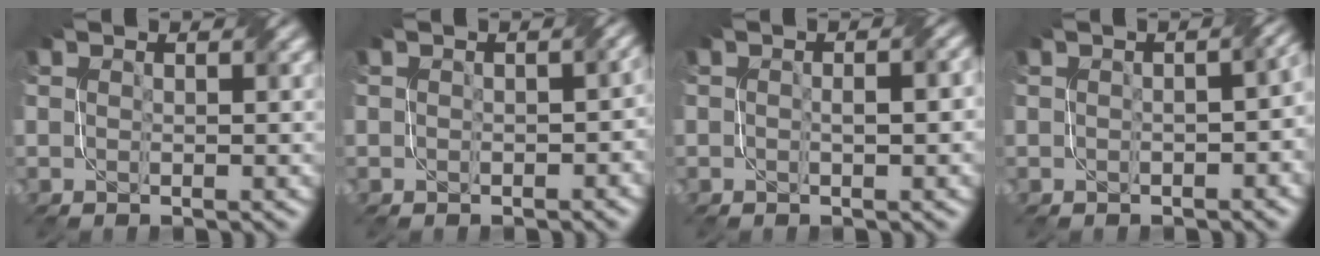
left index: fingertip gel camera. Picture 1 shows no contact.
{"total": 2.6, "force": [-0.2, 1.7, 2.0], "torque": [-0.011, -0.003, 0.000]}
{"total": 2.6, "force": [-0.1, 1.0, 2.4], "torque": [-0.029, 0.004, -0.004]}
{"total": 4.5, "force": [-0.5, 2.2, 3.9], "torque": [-0.027, 0.000, 0.000]}